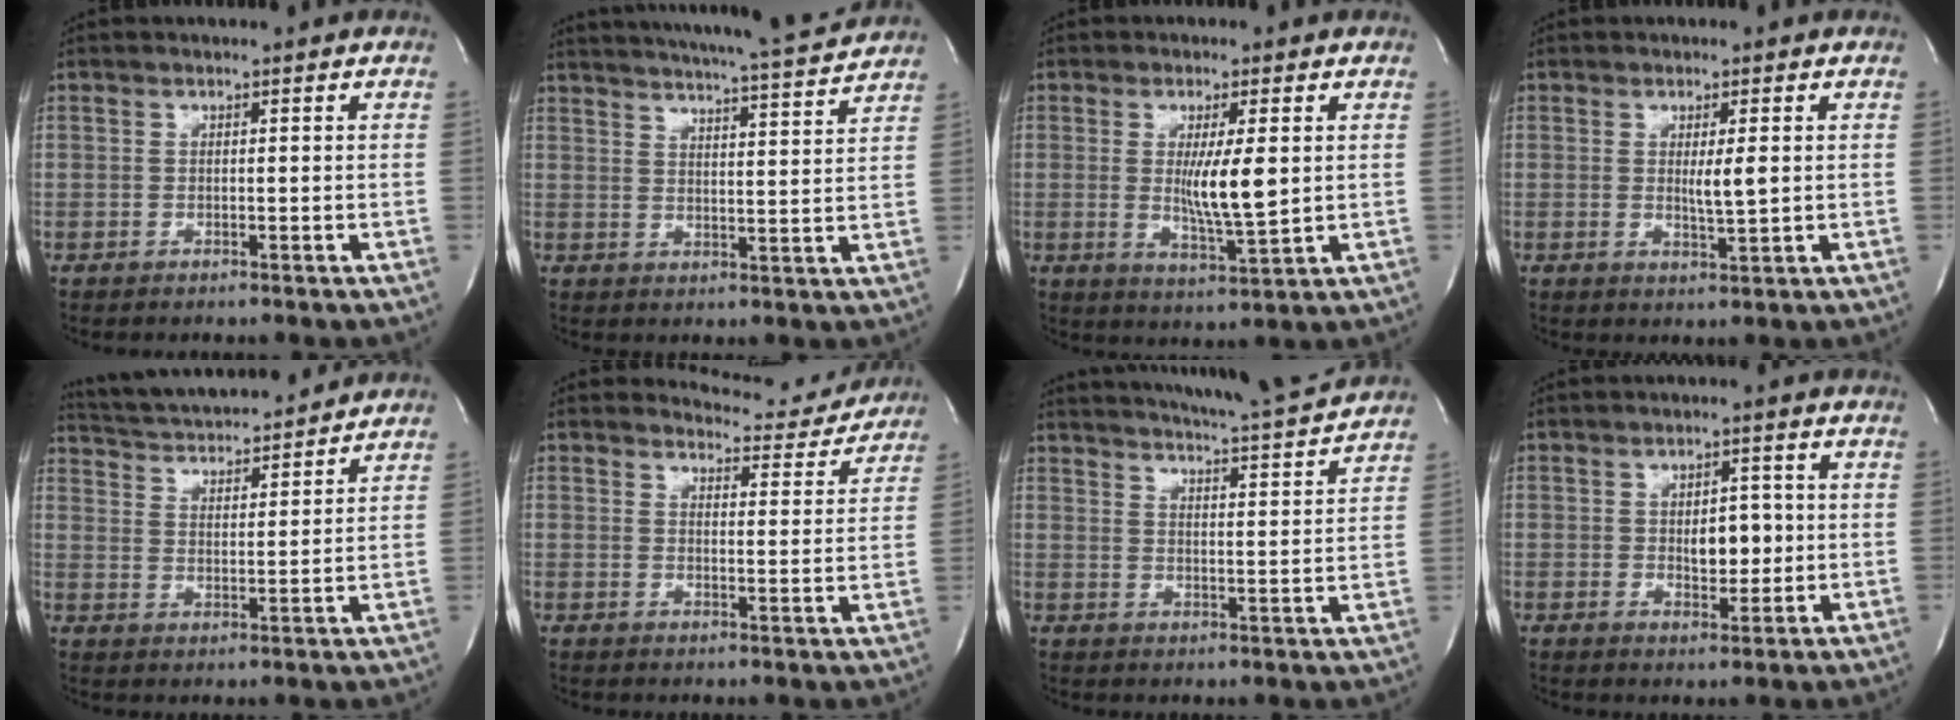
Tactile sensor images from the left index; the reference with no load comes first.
{"total": 16.2, "force": [15.1, -0.2, 5.7], "torque": [-0.099, -0.021, 0.202]}
{"total": 6.9, "force": [0.6, 0.5, 6.9], "torque": [-0.125, -0.018, 0.016]}
{"total": 2.9, "force": [0.3, 0.1, 2.9], "torque": [-0.055, -0.007, 0.008]}
{"total": 15.4, "force": [14.5, 1.9, 4.9], "torque": [-0.089, 0.022, 0.229]}
{"total": 6.6, "force": [6.5, 0.8, -1.1], "torque": [0.014, -0.019, 0.078]}
{"total": 14.4, "force": [13.6, -0.5, 4.7], "torque": [-0.085, -0.027, 0.185]}
{"total": 4.5, "force": [-0.1, 2.4, 3.9], "torque": [-0.054, 0.000, 0.005]}